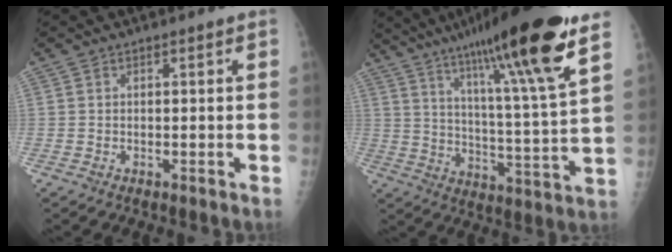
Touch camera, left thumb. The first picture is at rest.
{"total": 23.5, "force": [14.9, 1.4, 18.1], "torque": [-0.272, -0.054, 0.236]}